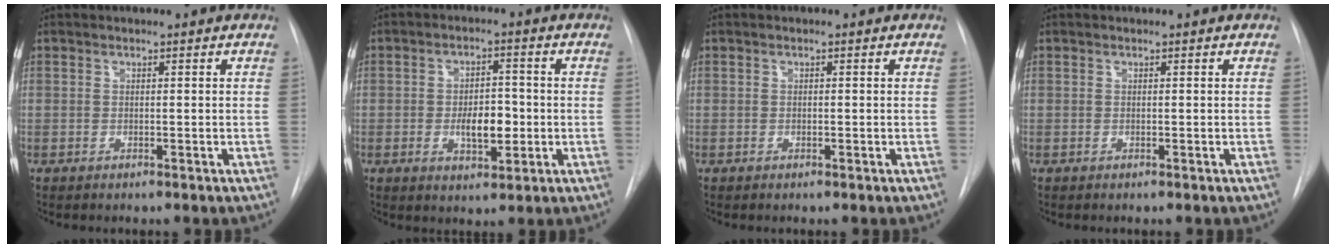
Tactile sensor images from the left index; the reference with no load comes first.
{"total": 6.0, "force": [-1.0, 2.8, 5.2], "torque": [-0.085, 0.003, -0.012]}
{"total": 0.0}
{"total": 0.0}